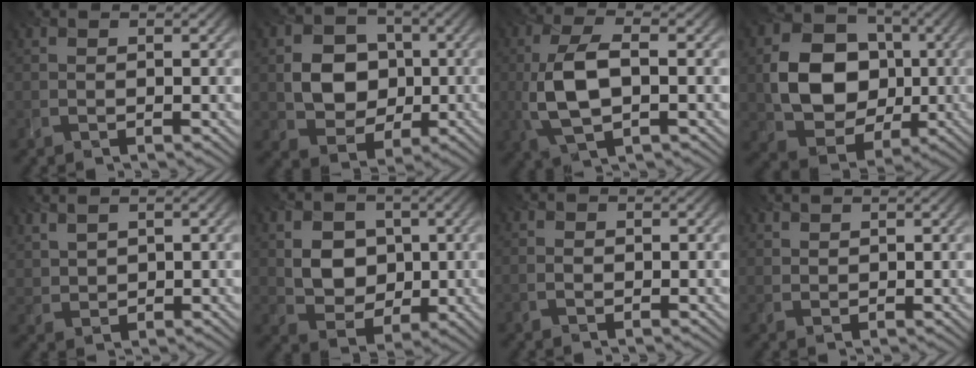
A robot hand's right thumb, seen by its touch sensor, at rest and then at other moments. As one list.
[{"total": 7.3, "force": [0.0, 6.3, 3.8], "torque": [-0.083, 0.000, -0.012]}, {"total": 8.2, "force": [-0.8, 3.7, 7.2], "torque": [-0.171, 0.004, -0.017]}, {"total": 11.4, "force": [0.0, 9.4, 6.5], "torque": [-0.148, -0.004, 0.001]}, {"total": 2.4, "force": [1.9, 1.1, 1.0], "torque": [-0.032, 0.005, 0.047]}, {"total": 6.2, "force": [0.9, 5.1, 3.3], "torque": [-0.076, -0.004, 0.011]}, {"total": 0.6, "force": [-0.1, 0.4, 0.4], "torque": [-0.008, 0.000, -0.003]}, {"total": 1.6, "force": [1.4, 0.6, 0.1], "torque": [-0.007, 0.004, 0.035]}]